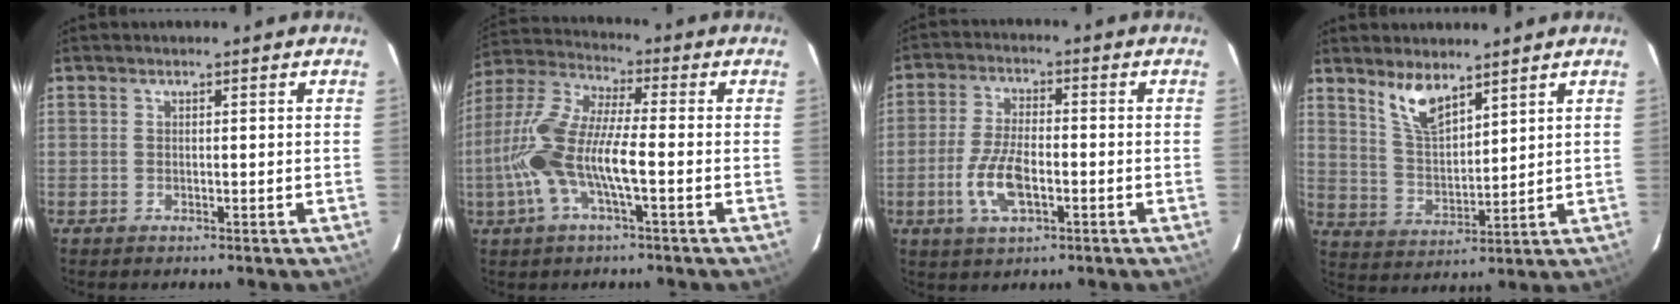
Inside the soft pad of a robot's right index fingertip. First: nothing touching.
{"total": 13.7, "force": [-3.2, 3.2, 12.9], "torque": [-0.274, 0.001, -0.066]}
{"total": 8.7, "force": [-2.9, 3.7, 7.3], "torque": [-0.156, -0.003, -0.053]}
{"total": 7.7, "force": [5.7, 2.6, 4.5], "torque": [-0.084, -0.003, 0.120]}